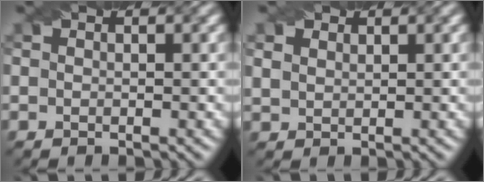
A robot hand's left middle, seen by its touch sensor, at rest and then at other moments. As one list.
[{"total": 2.1, "force": [1.5, 1.3, 0.7], "torque": [-0.021, -0.001, 0.034]}]